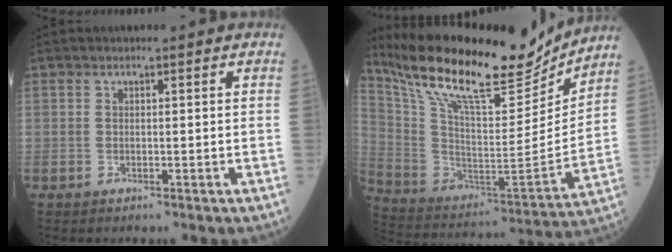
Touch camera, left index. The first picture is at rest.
{"total": 24.5, "force": [20.4, 5.1, 12.5], "torque": [-0.232, -0.013, 0.337]}